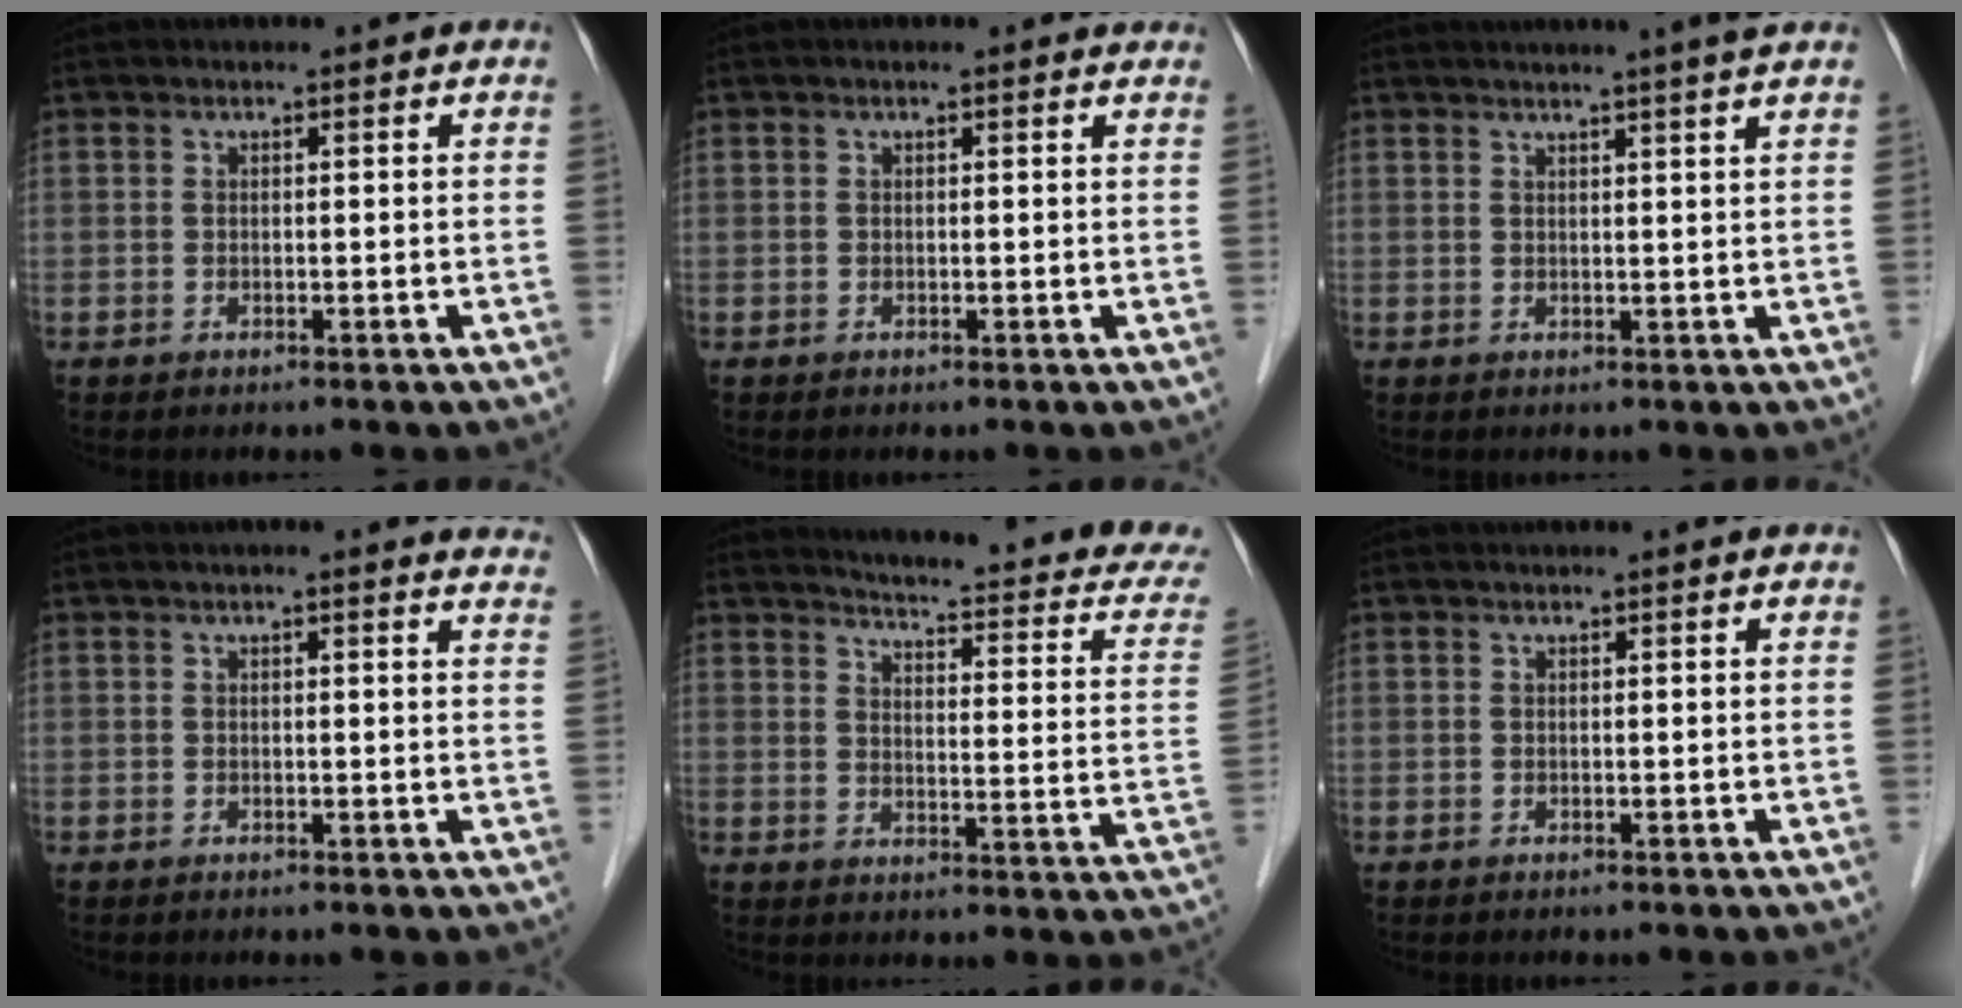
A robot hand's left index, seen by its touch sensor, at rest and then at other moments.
{"total": 0.8, "force": [0.7, 0.3, 0.2], "torque": [-0.012, -0.003, -0.004]}
{"total": 5.2, "force": [4.3, -1.1, 2.6], "torque": [-0.038, 0.008, 0.051]}
{"total": 5.0, "force": [4.4, 0.8, 2.3], "torque": [-0.017, 0.001, 0.025]}
{"total": 19.4, "force": [17.8, 1.7, 7.6], "torque": [-0.095, -0.080, 0.192]}
{"total": 0.0}